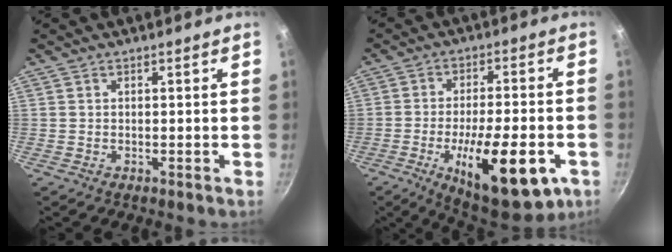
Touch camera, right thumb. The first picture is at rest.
{"total": 19.6, "force": [-7.2, 6.8, 16.9], "torque": [-0.234, 0.016, -0.099]}